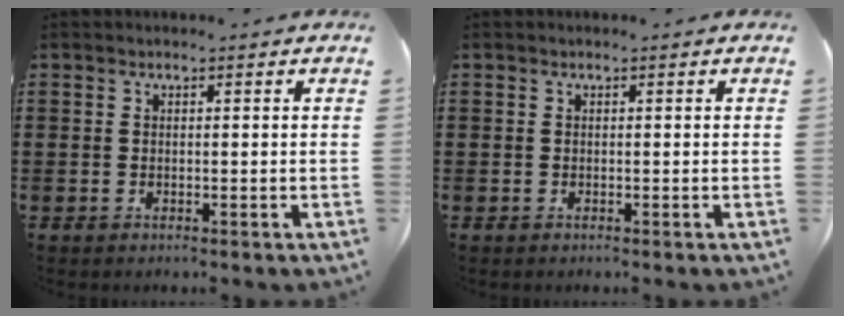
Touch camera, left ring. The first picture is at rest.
{"total": 0.0}